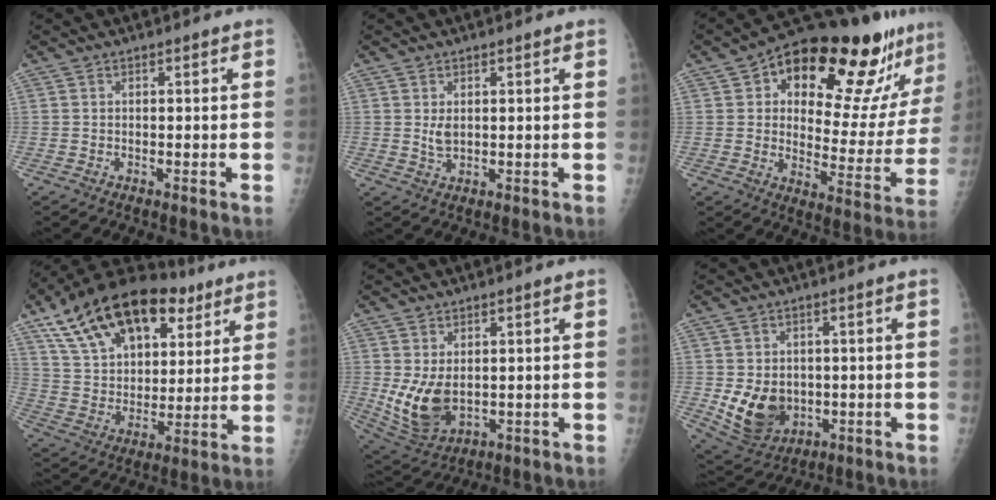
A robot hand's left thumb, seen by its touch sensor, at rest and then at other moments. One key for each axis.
{"total": 2.5, "fx": 0.7, "fy": 1.5, "fz": 1.9, "tx": -0.029, "ty": -0.008, "tz": 0.016}
{"total": 24.6, "fx": 14.9, "fy": 9.6, "fz": 17.2, "tx": -0.194, "ty": -0.042, "tz": 0.213}
{"total": 26.2, "fx": 14.2, "fy": 14.6, "fz": 16.5, "tx": -0.259, "ty": -0.004, "tz": 0.244}
{"total": 9.3, "fx": 0.2, "fy": 6.0, "fz": 7.0, "tx": -0.126, "ty": -0.017, "tz": 0.025}
{"total": 10.4, "fx": -1.1, "fy": 8.1, "fz": 6.4, "tx": -0.086, "ty": -0.007, "tz": 0.006}